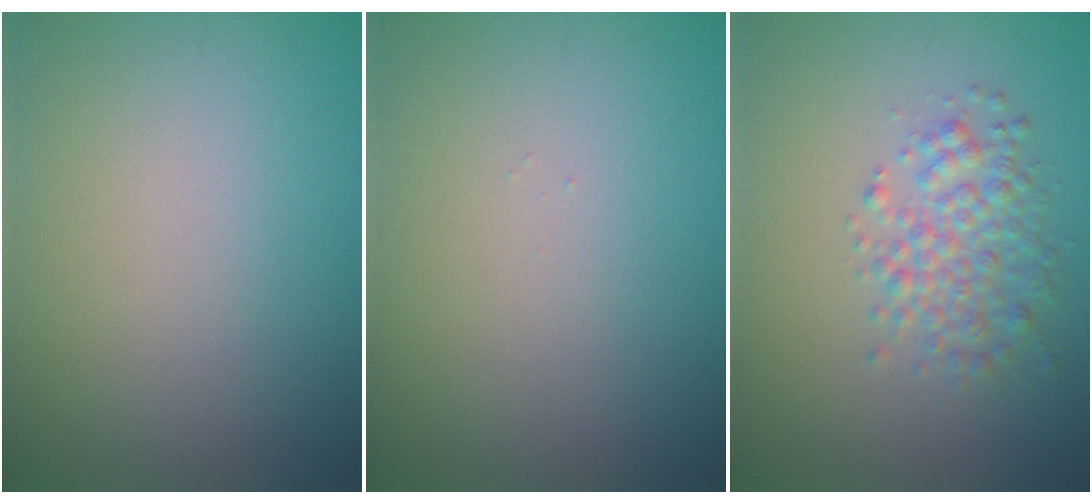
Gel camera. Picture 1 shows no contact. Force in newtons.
{"total": 0.0}
{"total": 3.2, "press": 3.2, "slide": 0.1}